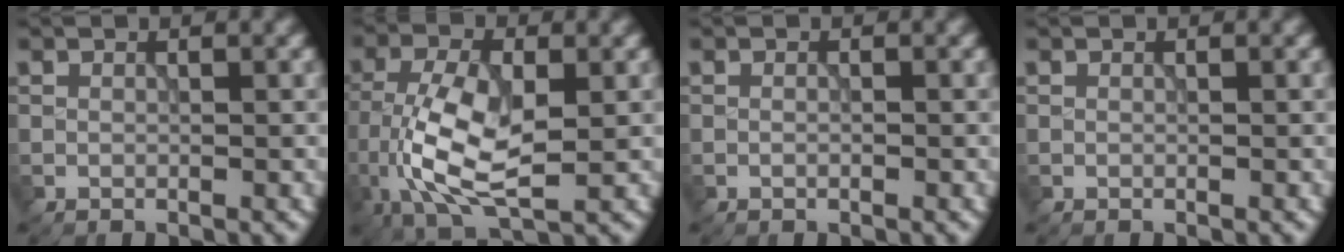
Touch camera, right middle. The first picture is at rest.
{"total": 8.8, "force": [-1.7, 4.2, 7.6], "torque": [-0.162, -0.001, -0.036]}
{"total": 0.6, "force": [0.0, 0.3, 0.5], "torque": [0.002, -0.005, -0.005]}
{"total": 0.0}